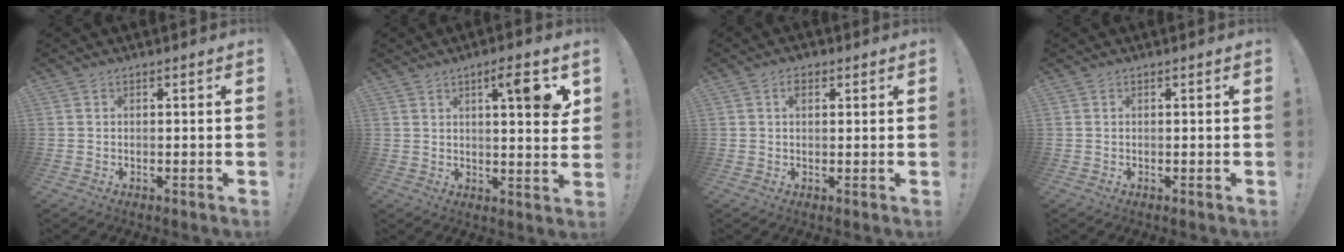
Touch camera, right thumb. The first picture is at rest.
{"total": 8.7, "force": [3.7, 1.7, 7.7], "torque": [-0.085, -0.021, 0.048]}
{"total": 3.2, "force": [1.3, 1.9, 2.3], "torque": [-0.026, -0.003, 0.018]}
{"total": 0.0}